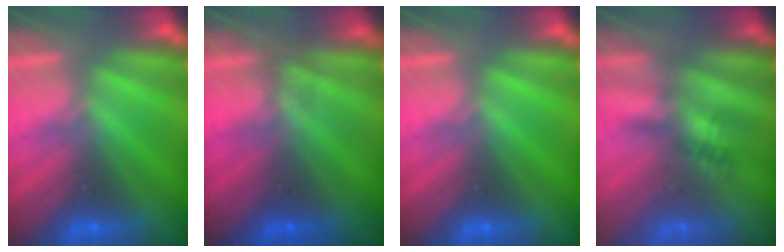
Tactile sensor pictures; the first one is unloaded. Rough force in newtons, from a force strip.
{"total": 1.1}
{"total": 0.0}
{"total": 2.4}